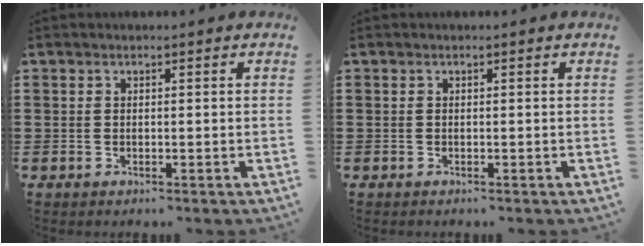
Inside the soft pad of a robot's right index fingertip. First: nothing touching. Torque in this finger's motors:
{"motor_torque": [-0.01, -0.03, 0.01, 0.02]}